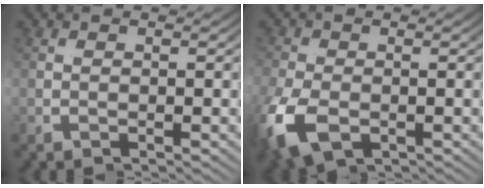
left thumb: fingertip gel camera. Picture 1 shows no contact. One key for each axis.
{"total": 4.3, "fx": -2.1, "fy": 2.8, "fz": 2.4, "tx": -0.071, "ty": -0.025, "tz": -0.026}